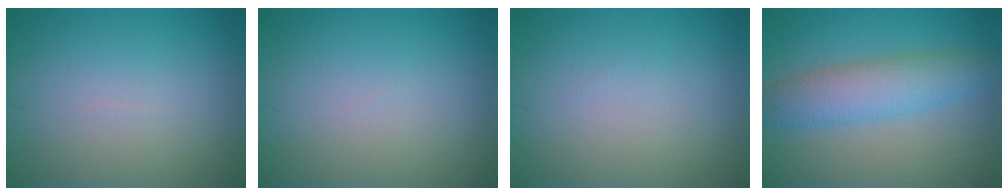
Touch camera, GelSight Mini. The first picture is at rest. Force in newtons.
{"total": 0.0}
{"total": 0.0}
{"total": 4.8, "press": 4.8, "slide": 0.1}